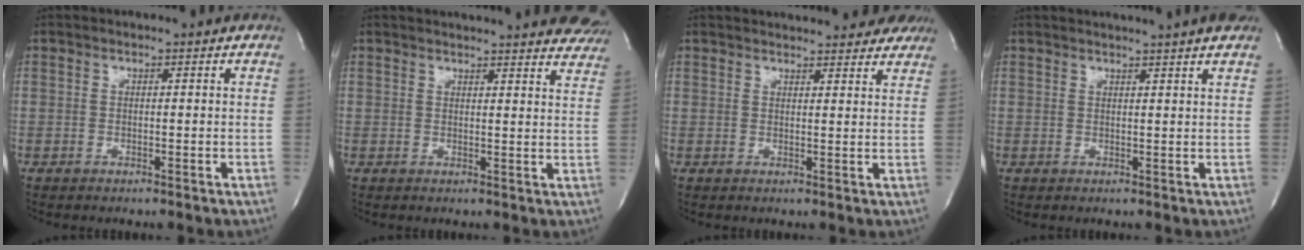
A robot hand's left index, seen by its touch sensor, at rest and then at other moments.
{"total": 24.2, "force": [22.8, 3.7, 7.4], "torque": [-0.117, -0.056, 0.253]}
{"total": 17.2, "force": [16.1, 3.2, 5.0], "torque": [-0.067, 0.009, 0.189]}
{"total": 7.0, "force": [6.3, -1.2, 2.9], "torque": [-0.036, 0.010, 0.061]}